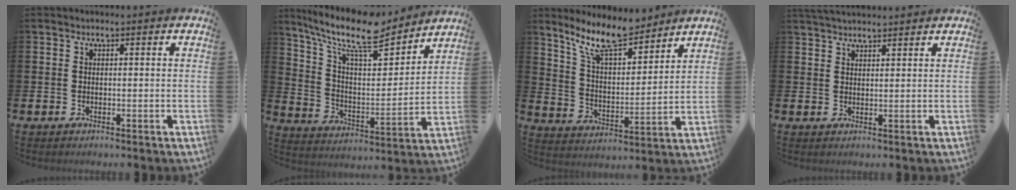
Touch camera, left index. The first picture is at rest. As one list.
[{"total": 12.0, "force": [9.9, 3.3, 6.0], "torque": [-0.141, -0.061, 0.168]}, {"total": 10.2, "force": [8.9, 2.7, 4.2], "torque": [-0.120, -0.038, 0.167]}, {"total": 2.7, "force": [2.6, 0.2, 0.4], "torque": [-0.016, -0.009, 0.049]}]